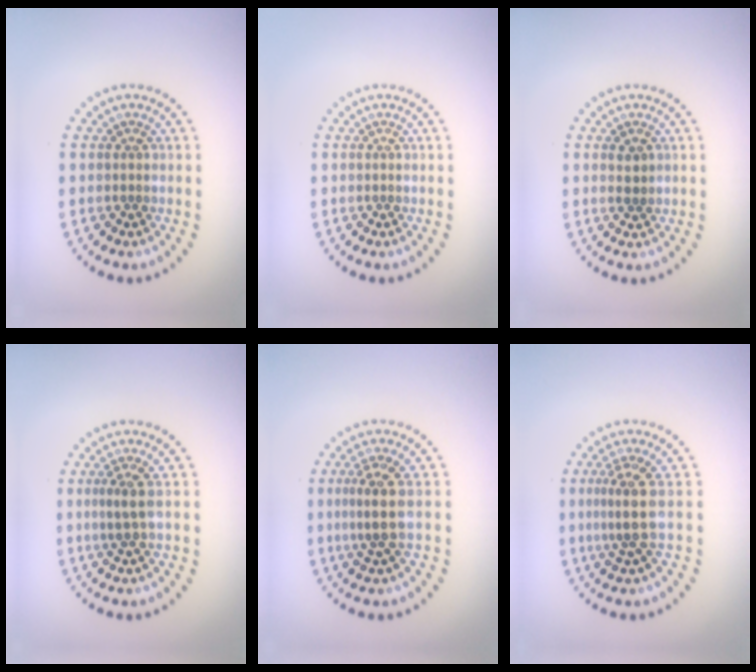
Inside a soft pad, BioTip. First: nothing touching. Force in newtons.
{"total": 0.0}
{"total": 1.3, "press": 1.2, "slide": 0.5}
{"total": 2.0, "press": 1.5, "slide": 1.3}
{"total": 3.0, "press": 2.4, "slide": 1.7}
{"total": 3.0, "press": 2.1, "slide": 2.1}